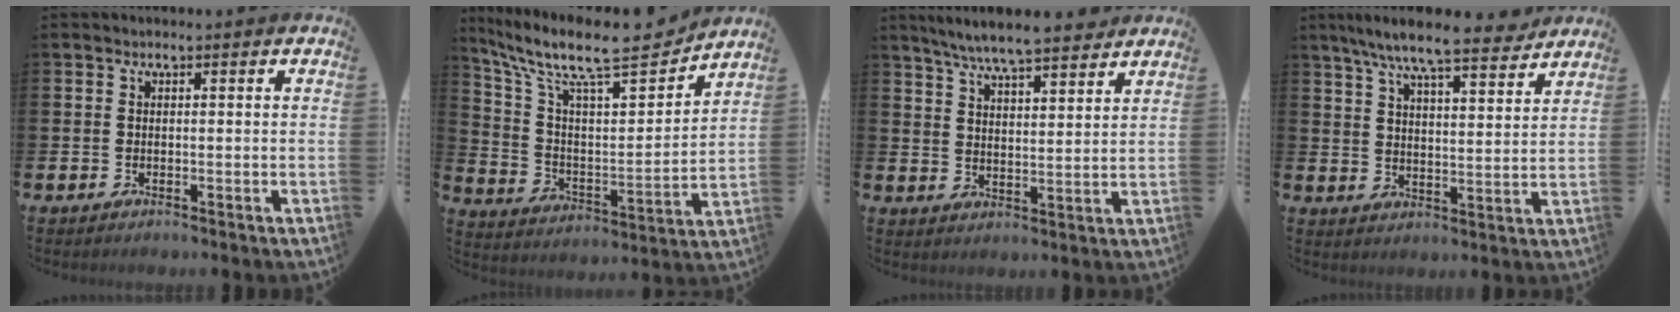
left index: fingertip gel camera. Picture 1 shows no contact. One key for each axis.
{"total": 11.5, "fx": 9.9, "fy": 2.5, "fz": 5.3, "tx": -0.135, "ty": -0.072, "tz": 0.165}
{"total": 7.2, "fx": 6.8, "fy": 0.5, "fz": 2.3, "tx": -0.063, "ty": -0.029, "tz": 0.121}
{"total": 9.1, "fx": 8.2, "fy": 1.0, "fz": 3.7, "tx": -0.088, "ty": -0.046, "tz": 0.144}